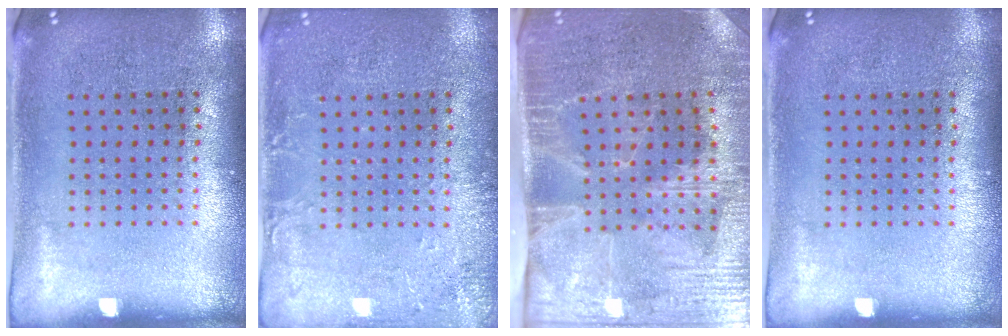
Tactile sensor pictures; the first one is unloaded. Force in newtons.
{"total": 2.2, "press": 2.2, "slide": 0.3}
{"total": 4.2, "press": 3.5, "slide": 2.2}
{"total": 0.0}